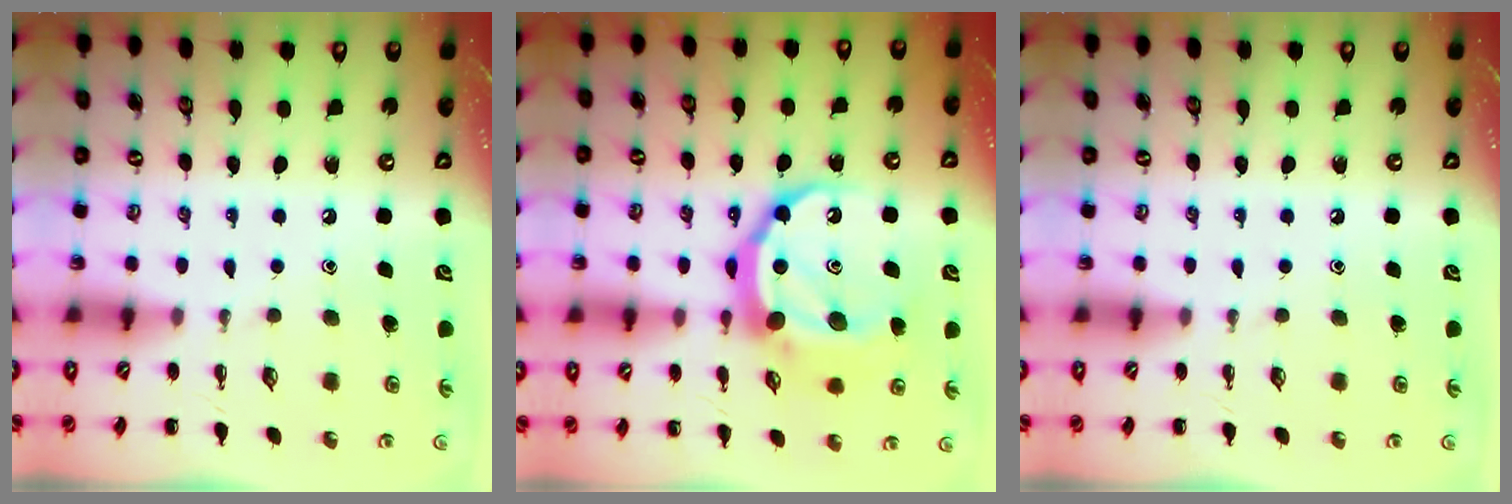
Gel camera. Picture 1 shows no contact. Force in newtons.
{"total": 15.8, "press": 15.8, "slide": 1.1}
{"total": 0.0}